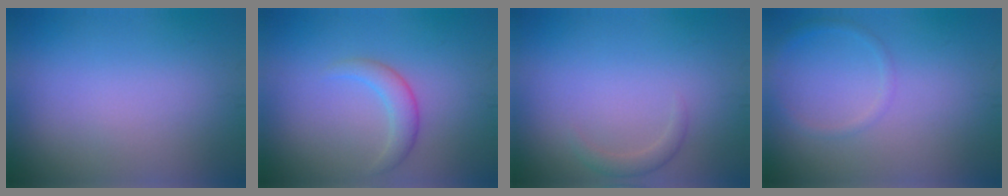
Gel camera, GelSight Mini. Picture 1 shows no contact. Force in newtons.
{"total": 2.3, "press": 2.3, "slide": 0.2}
{"total": 1.2, "press": 1.2, "slide": 0.0}
{"total": 1.1, "press": 1.1, "slide": 0.1}